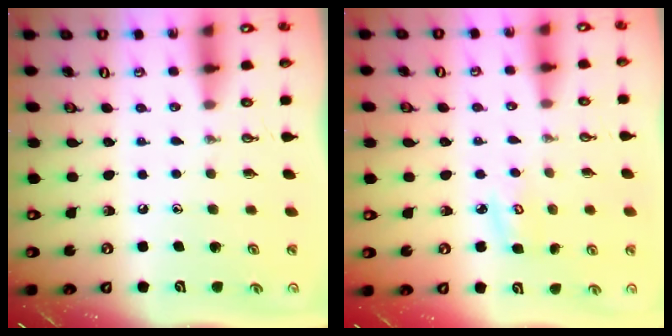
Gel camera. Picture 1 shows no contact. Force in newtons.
{"total": 4.5, "press": 4.5, "slide": 0.5}